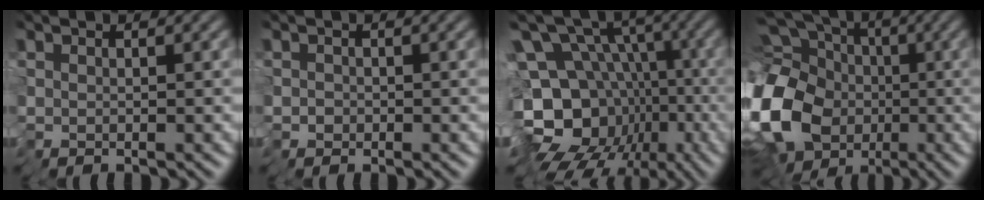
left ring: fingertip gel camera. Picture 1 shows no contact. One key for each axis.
{"total": 0.9, "fx": -0.5, "fy": 0.7, "fz": 0.2, "tx": 0.007, "ty": 0.004, "tz": -0.011}
{"total": 15.1, "fx": -4.1, "fy": 11.4, "fz": 9.0, "tx": -0.176, "ty": 0.009, "tz": -0.063}
{"total": 18.1, "fx": -3.5, "fy": 15.6, "fz": 8.5, "tx": -0.191, "ty": -0.020, "tz": -0.106}